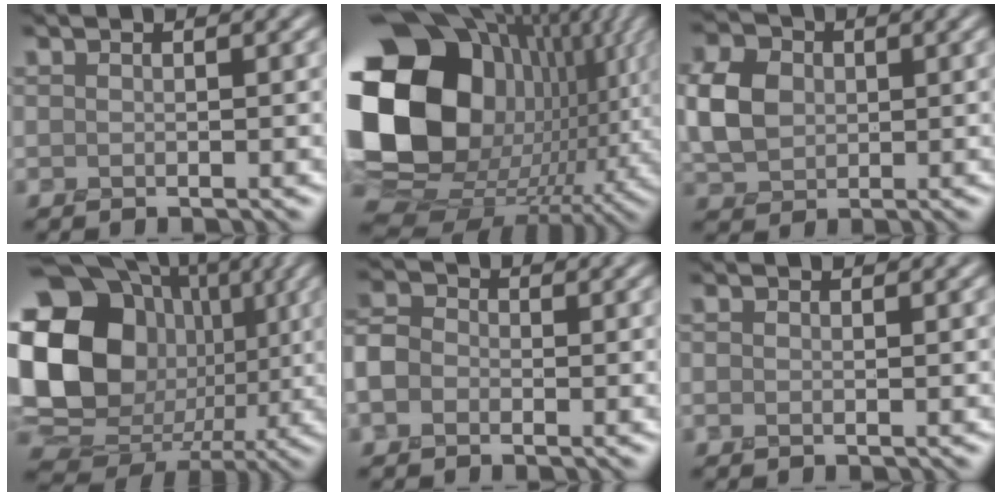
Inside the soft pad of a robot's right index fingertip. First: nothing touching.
{"total": 21.6, "force": [2.0, 15.7, 14.7], "torque": [-0.326, -0.047, 0.067]}
{"total": 5.5, "force": [0.3, 4.2, 3.5], "torque": [-0.093, 0.010, 0.005]}
{"total": 19.3, "force": [1.9, 15.8, 11.0], "torque": [-0.229, 0.010, 0.033]}
{"total": 3.5, "force": [-1.3, 2.8, 1.7], "torque": [-0.031, 0.005, -0.034]}
{"total": 0.0}